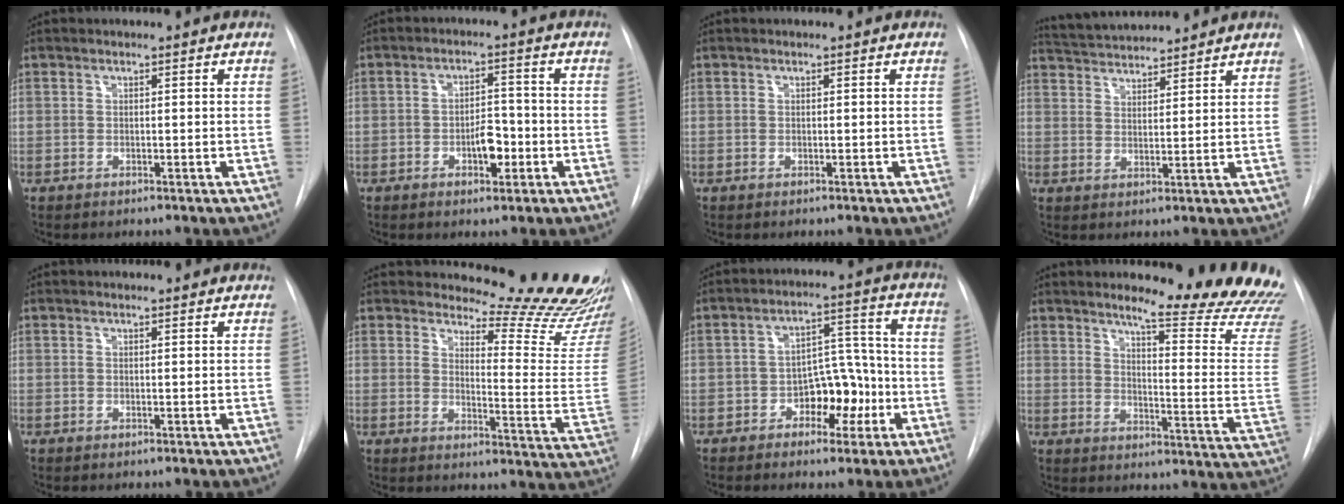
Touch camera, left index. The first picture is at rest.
{"total": 4.6, "force": [-1.7, 2.2, 3.7], "torque": [-0.052, 0.007, -0.023]}
{"total": 0.0}
{"total": 9.4, "force": [9.0, 0.7, 2.3], "torque": [-0.049, 0.027, 0.148]}
{"total": 3.3, "force": [3.1, 0.6, 0.7], "torque": [-0.014, 0.015, 0.030]}
{"total": 18.4, "force": [17.8, 1.1, 4.6], "torque": [-0.050, -0.151, 0.195]}
{"total": 7.7, "force": [-3.0, 4.4, 5.5], "torque": [-0.074, 0.028, -0.043]}
{"total": 20.2, "force": [18.4, 1.2, 8.1], "torque": [-0.098, -0.122, 0.210]}